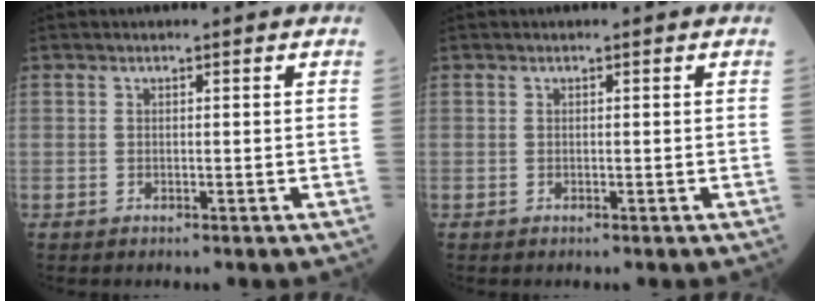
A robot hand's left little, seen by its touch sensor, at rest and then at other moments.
{"total": 0.0}